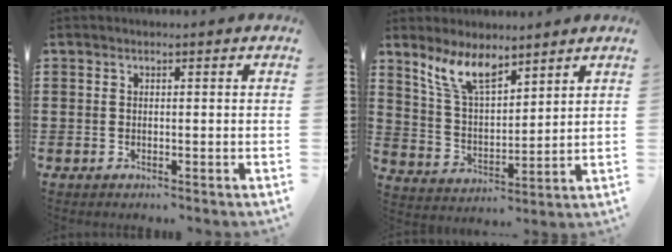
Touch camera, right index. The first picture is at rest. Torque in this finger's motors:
{"motor_torque": [0.91, 0.77, 0.20, 0.12]}